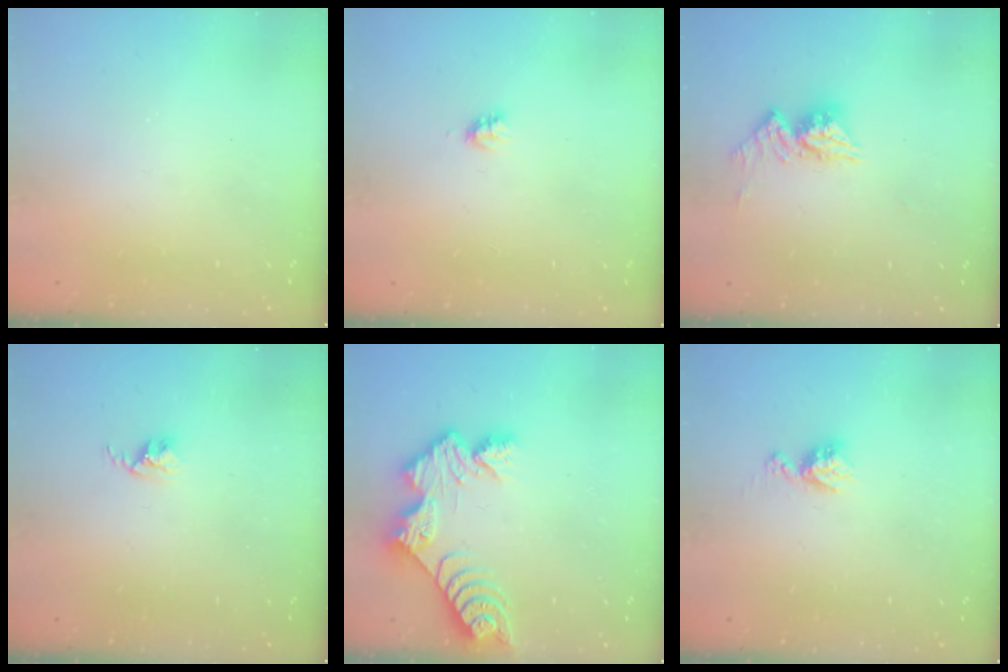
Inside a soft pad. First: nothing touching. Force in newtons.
{"total": 2.7, "press": 2.7, "slide": 0.2}
{"total": 9.9, "press": 9.8, "slide": 0.9}
{"total": 2.6, "press": 2.6, "slide": 0.4}
{"total": 10.9, "press": 10.9, "slide": 0.8}
{"total": 5.0, "press": 4.9, "slide": 0.6}